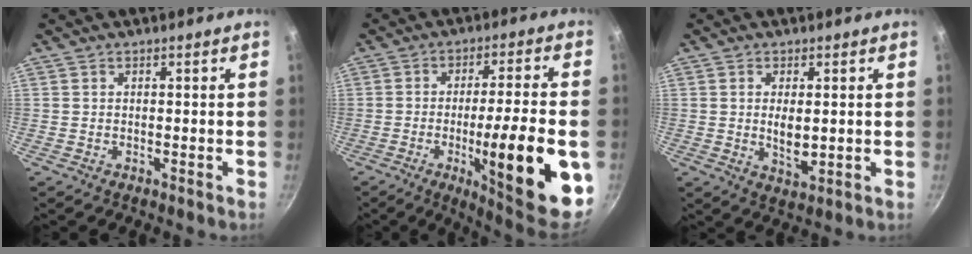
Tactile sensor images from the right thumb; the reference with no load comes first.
{"total": 20.8, "force": [-5.7, 4.1, 19.6], "torque": [-0.259, 0.014, -0.077]}
{"total": 5.0, "force": [0.3, 2.3, 4.4], "torque": [-0.077, -0.012, 0.010]}